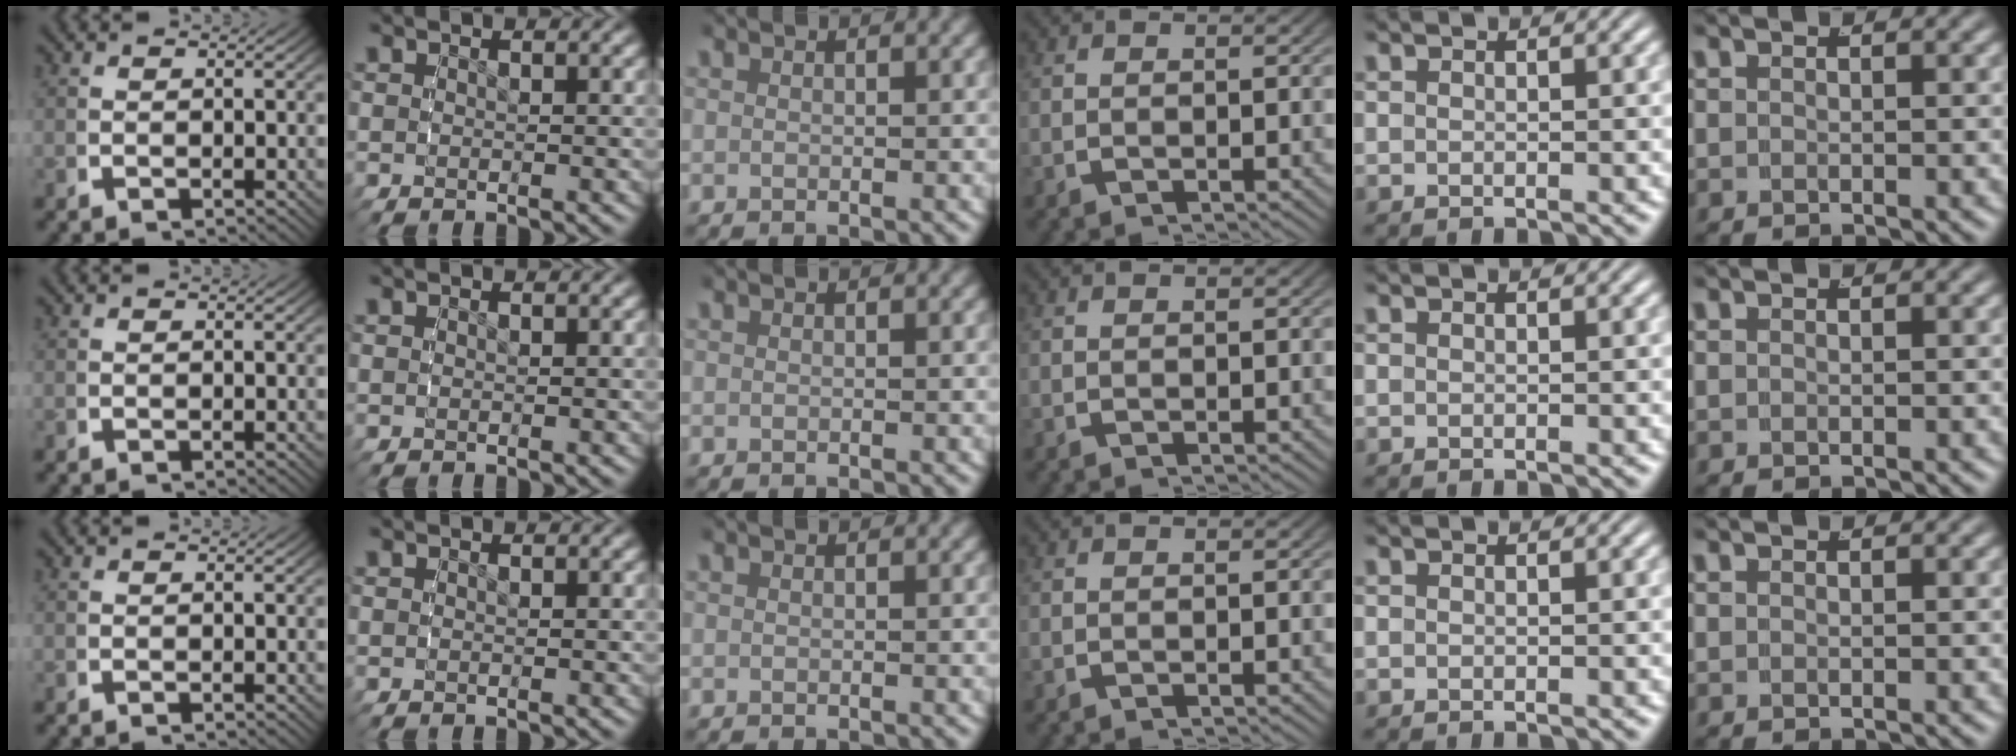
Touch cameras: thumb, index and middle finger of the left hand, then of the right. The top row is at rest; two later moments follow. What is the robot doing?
{"motion": "reach", "object": "velcro strap"}